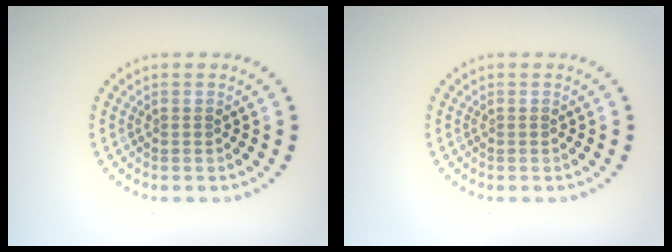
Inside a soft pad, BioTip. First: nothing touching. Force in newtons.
{"total": 0.0}